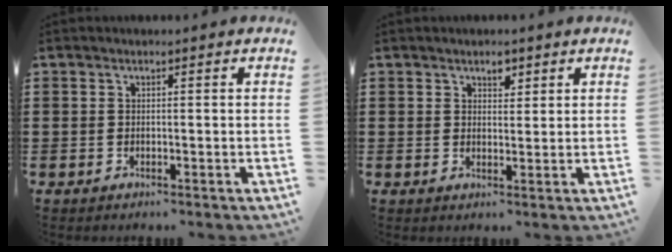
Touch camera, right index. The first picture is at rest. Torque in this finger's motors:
{"motor_torque": [0.02, 0.00, 0.02, 0.01]}